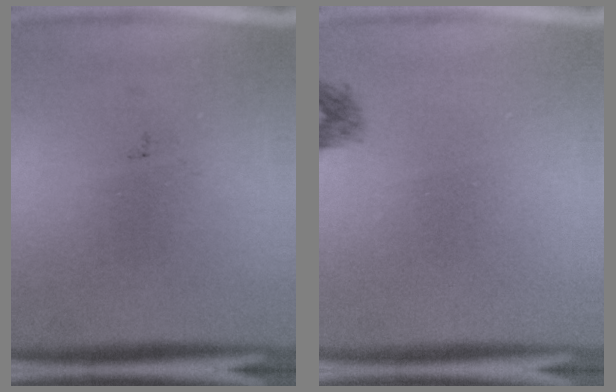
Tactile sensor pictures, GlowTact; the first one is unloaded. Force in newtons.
{"total": 1.1}